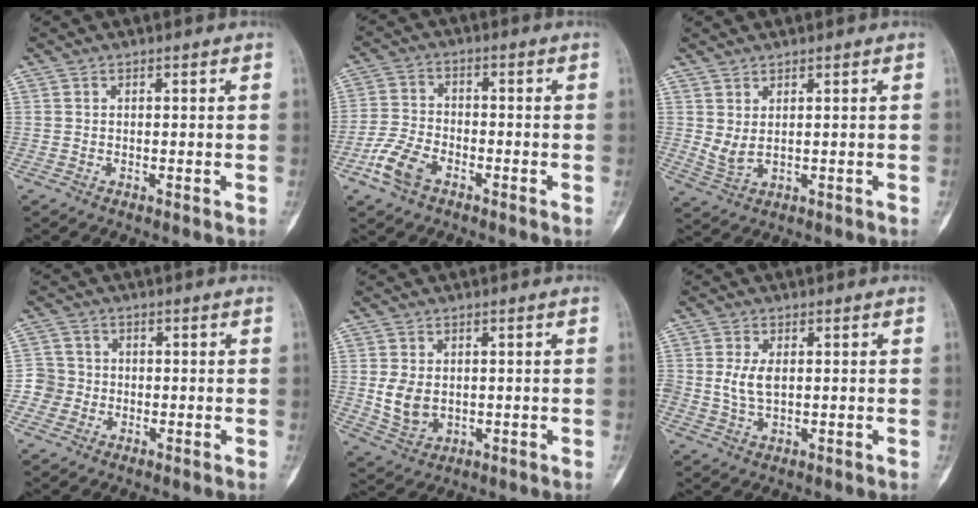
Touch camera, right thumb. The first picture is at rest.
{"total": 7.5, "force": [-4.1, 4.2, 4.6], "torque": [-0.098, 0.017, -0.083]}
{"total": 3.4, "force": [1.0, 1.4, 2.9], "torque": [-0.063, -0.008, 0.030]}
{"total": 4.0, "force": [-1.1, 3.8, 0.1], "torque": [0.023, 0.012, -0.030]}
{"total": 6.1, "force": [0.1, 4.5, 4.1], "torque": [-0.067, -0.006, 0.014]}
{"total": 4.6, "force": [0.5, 2.6, 3.7], "torque": [-0.079, -0.004, 0.012]}